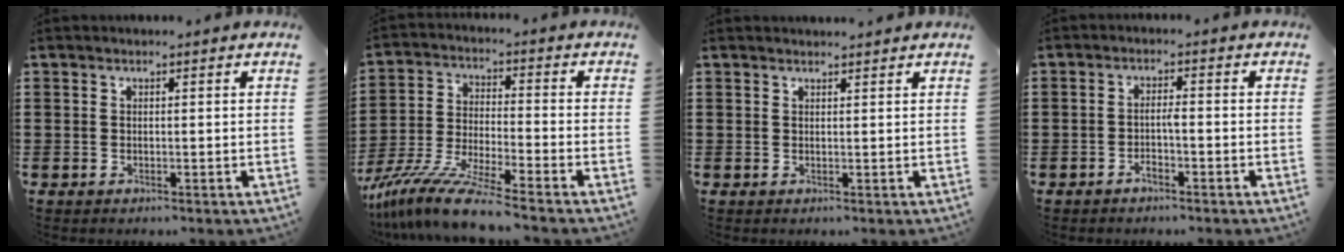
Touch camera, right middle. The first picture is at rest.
{"total": 10.2, "force": [-8.9, -0.1, 5.0], "torque": [-0.106, -0.001, -0.179]}
{"total": 1.0, "force": [1.0, 0.0, 0.2], "torque": [0.003, -0.004, 0.017]}
{"total": 1.9, "force": [-1.1, 0.3, 1.5], "torque": [-0.028, 0.004, -0.022]}